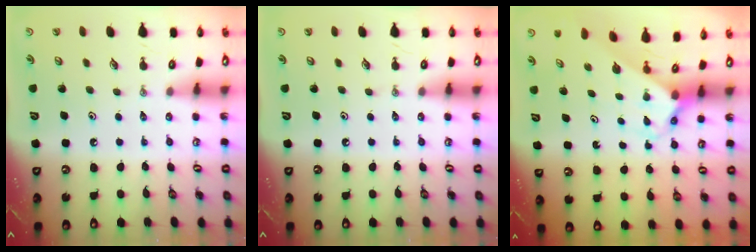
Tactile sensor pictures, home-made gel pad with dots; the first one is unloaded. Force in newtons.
{"total": 0.0}
{"total": 2.2, "press": 2.2, "slide": 0.1}